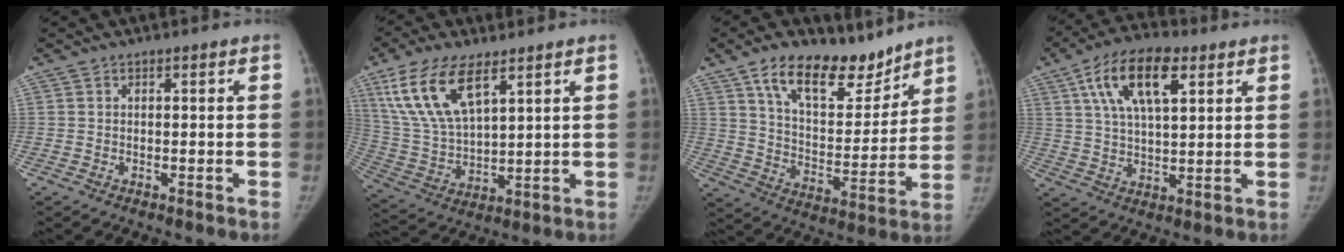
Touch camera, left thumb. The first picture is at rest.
{"total": 15.2, "force": [8.1, 6.5, 11.1], "torque": [-0.214, -0.024, 0.166]}
{"total": 16.6, "force": [11.8, 7.9, 8.5], "torque": [-0.089, -0.071, 0.204]}
{"total": 13.9, "force": [6.0, 6.2, 10.8], "torque": [-0.179, -0.003, 0.103]}